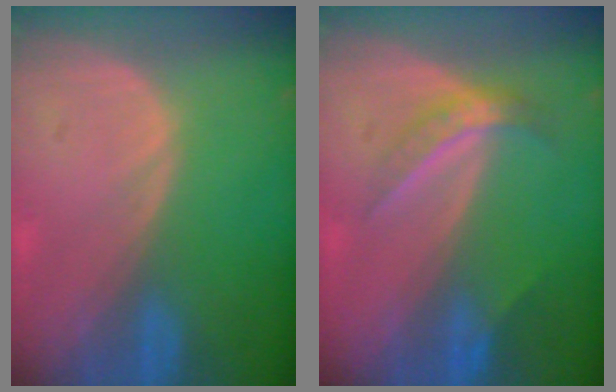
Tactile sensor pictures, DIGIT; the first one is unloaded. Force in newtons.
{"total": 4.6, "press": 4.1, "slide": 2.1}